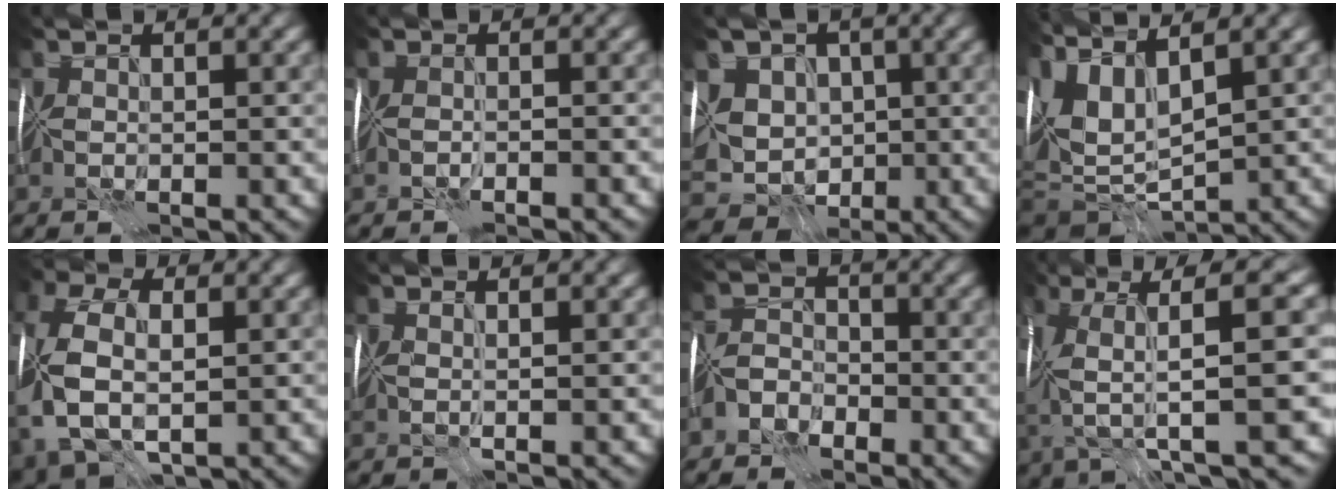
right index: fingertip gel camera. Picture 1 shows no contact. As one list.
[{"total": 1.6, "force": [-1.5, -0.5, 0.3], "torque": [-0.004, -0.004, -0.025]}, {"total": 7.3, "force": [-0.8, 6.0, 4.1], "torque": [-0.055, -0.002, -0.017]}, {"total": 8.7, "force": [1.2, 4.0, 7.7], "torque": [-0.174, 0.001, 0.026]}, {"total": 9.0, "force": [-1.9, 5.7, 6.8], "torque": [-0.173, -0.011, -0.029]}, {"total": 0.9, "force": [0.0, -0.8, 0.5], "torque": [-0.007, -0.003, -0.002]}, {"total": 3.1, "force": [-2.6, 1.5, 0.7], "torque": [-0.008, 0.003, -0.055]}, {"total": 9.8, "force": [0.3, 1.7, 9.7], "torque": [-0.166, 0.009, 0.015]}]